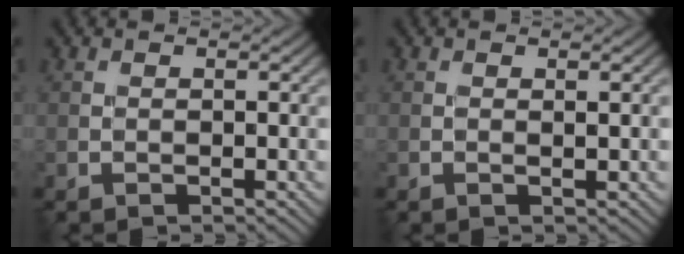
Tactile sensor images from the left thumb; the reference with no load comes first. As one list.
[{"total": 1.0, "force": [0.2, 0.2, 1.0], "torque": [-0.018, 0.001, 0.002]}]